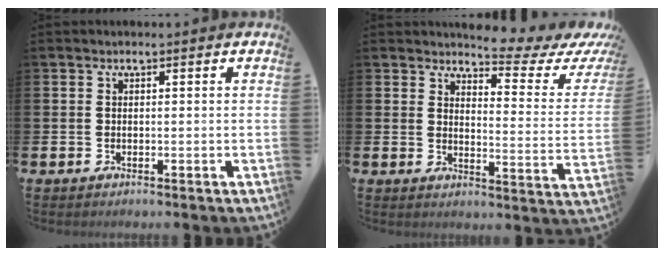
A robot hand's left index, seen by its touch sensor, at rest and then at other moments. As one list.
[{"total": 4.4, "force": [4.0, 0.9, 1.6], "torque": [-0.028, -0.042, 0.058]}]